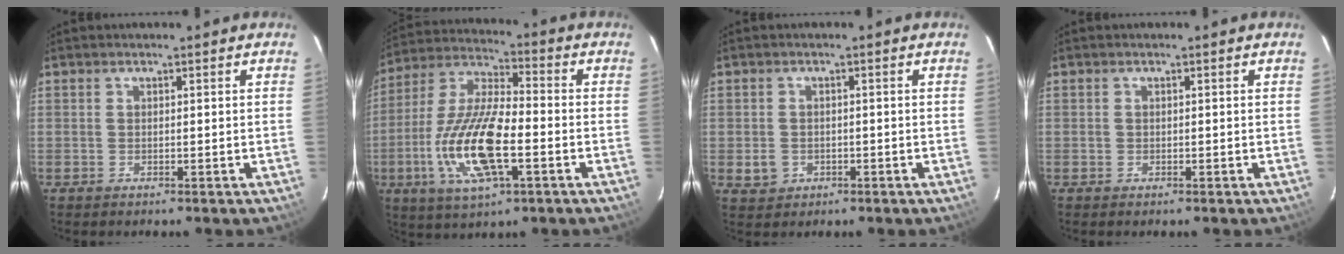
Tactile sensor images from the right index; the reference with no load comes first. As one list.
[{"total": 17.0, "force": [-4.9, 5.7, 15.2], "torque": [-0.319, -0.010, -0.095]}, {"total": 3.4, "force": [-0.8, 3.2, 1.1], "torque": [-0.027, 0.004, -0.004]}, {"total": 0.6, "force": [-0.2, 0.5, 0.0], "torque": [0.002, 0.000, -0.003]}]